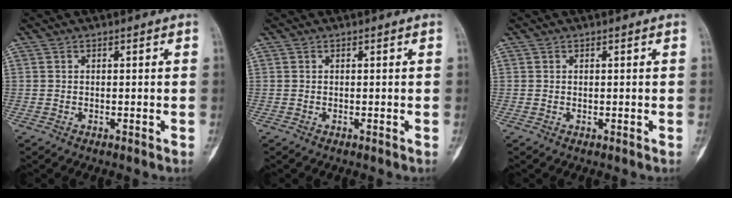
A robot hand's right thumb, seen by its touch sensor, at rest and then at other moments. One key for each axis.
{"total": 0.0}
{"total": 0.0}